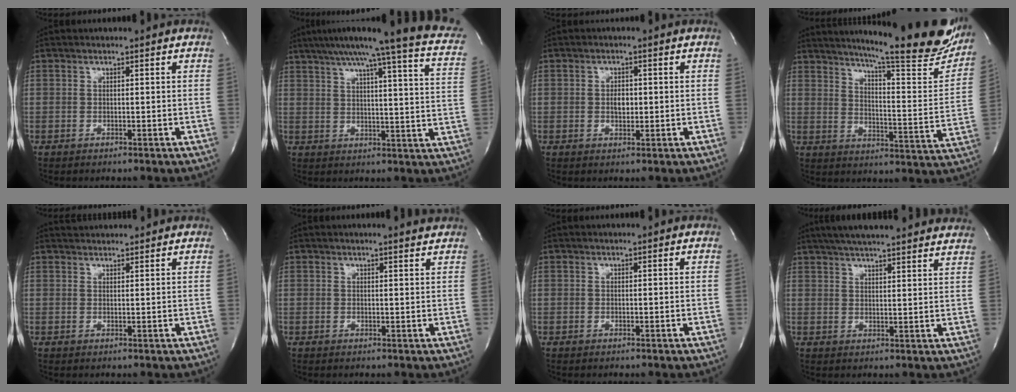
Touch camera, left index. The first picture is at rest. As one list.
[{"total": 22.1, "force": [16.4, 0.5, 14.7], "torque": [-0.221, -0.012, 0.197]}, {"total": 2.1, "force": [0.0, 1.2, 1.7], "torque": [-0.030, 0.001, 0.002]}, {"total": 25.8, "force": [22.0, 2.0, 13.5], "torque": [-0.202, -0.072, 0.277]}, {"total": 3.3, "force": [3.2, 0.4, 0.3], "torque": [-0.010, 0.028, 0.050]}, {"total": 1.9, "force": [1.9, -0.2, 0.3], "torque": [-0.012, -0.006, 0.018]}, {"total": 0.0}, {"total": 21.6, "force": [19.1, 2.4, 9.7], "torque": [-0.156, 0.025, 0.247]}]